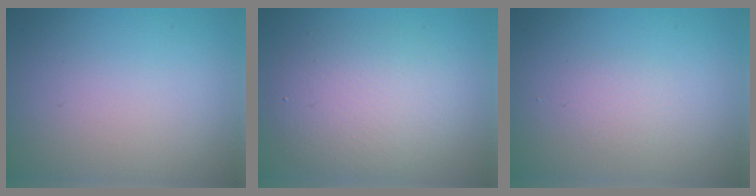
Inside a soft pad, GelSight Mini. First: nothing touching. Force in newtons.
{"total": 4.5, "press": 4.5, "slide": 0.1}
{"total": 1.0, "press": 1.0, "slide": 0.0}